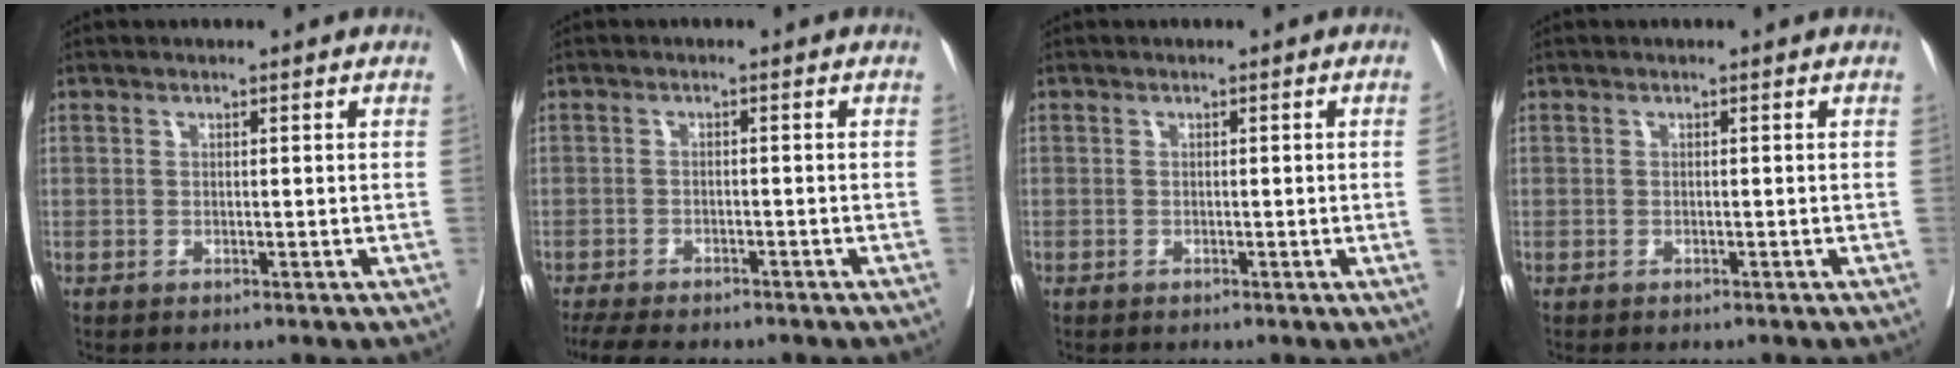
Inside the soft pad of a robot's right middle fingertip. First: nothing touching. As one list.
[{"total": 9.5, "force": [-8.0, 2.5, 4.5], "torque": [-0.069, -0.005, -0.111]}, {"total": 1.2, "force": [-0.2, -0.5, 1.1], "torque": [-0.007, 0.001, -0.004]}, {"total": 1.1, "force": [-1.0, 0.5, 0.2], "torque": [-0.006, 0.001, -0.015]}]